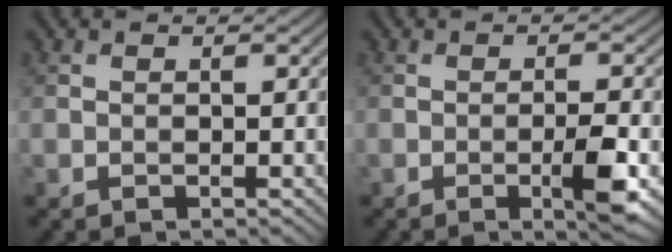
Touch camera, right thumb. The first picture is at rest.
{"total": 4.2, "force": [-1.5, 0.4, 3.9], "torque": [-0.063, 0.004, -0.026]}